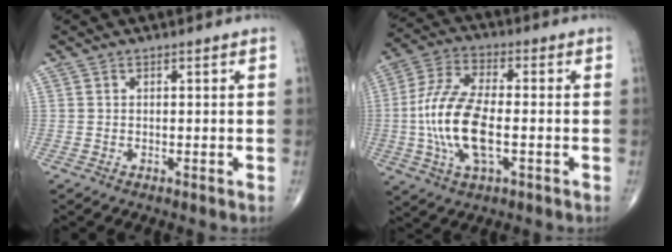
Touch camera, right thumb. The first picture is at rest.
{"total": 14.7, "force": [-2.2, 6.3, 13.0], "torque": [-0.275, 0.014, -0.044]}